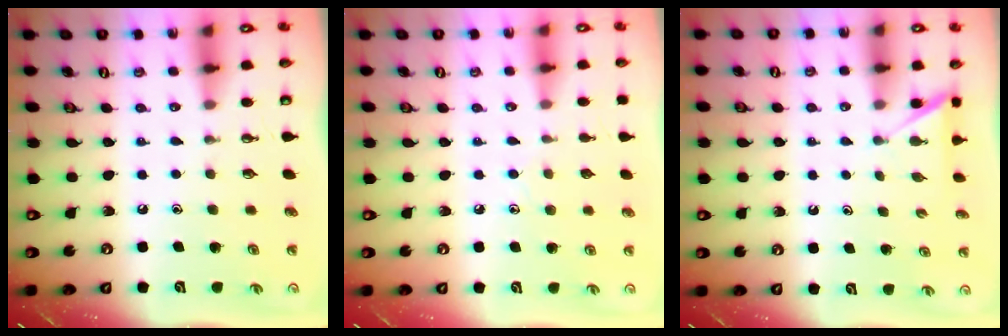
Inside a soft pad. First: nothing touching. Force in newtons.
{"total": 5.1, "press": 5.0, "slide": 0.6}
{"total": 2.7, "press": 2.7, "slide": 0.2}